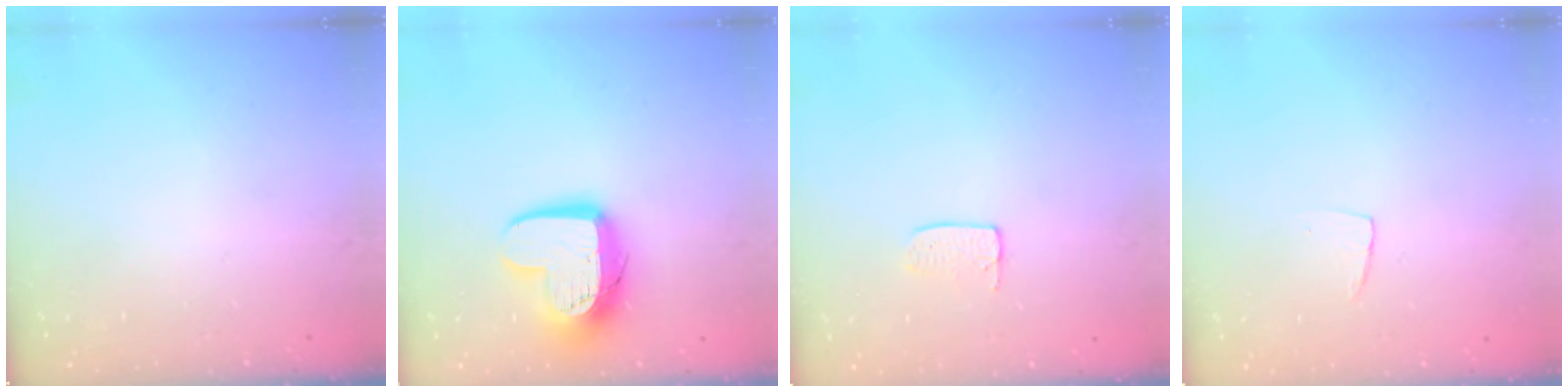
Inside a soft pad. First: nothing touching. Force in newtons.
{"total": 13.9, "press": 13.9, "slide": 1.0}
{"total": 3.6, "press": 3.6, "slide": 0.2}
{"total": 3.3, "press": 3.3, "slide": 0.2}